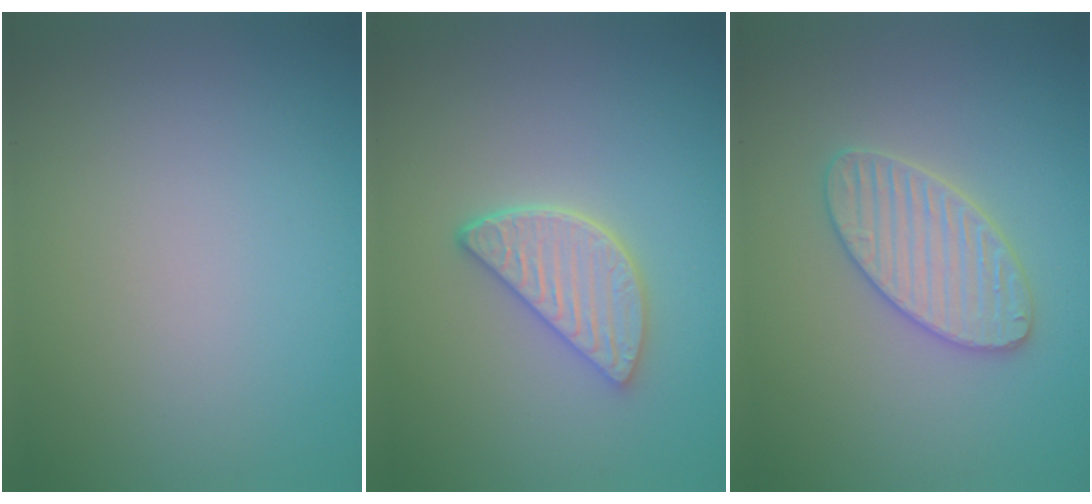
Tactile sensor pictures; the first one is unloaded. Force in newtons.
{"total": 3.9, "press": 3.3, "slide": 2.1}
{"total": 3.5, "press": 3.5, "slide": 0.3}